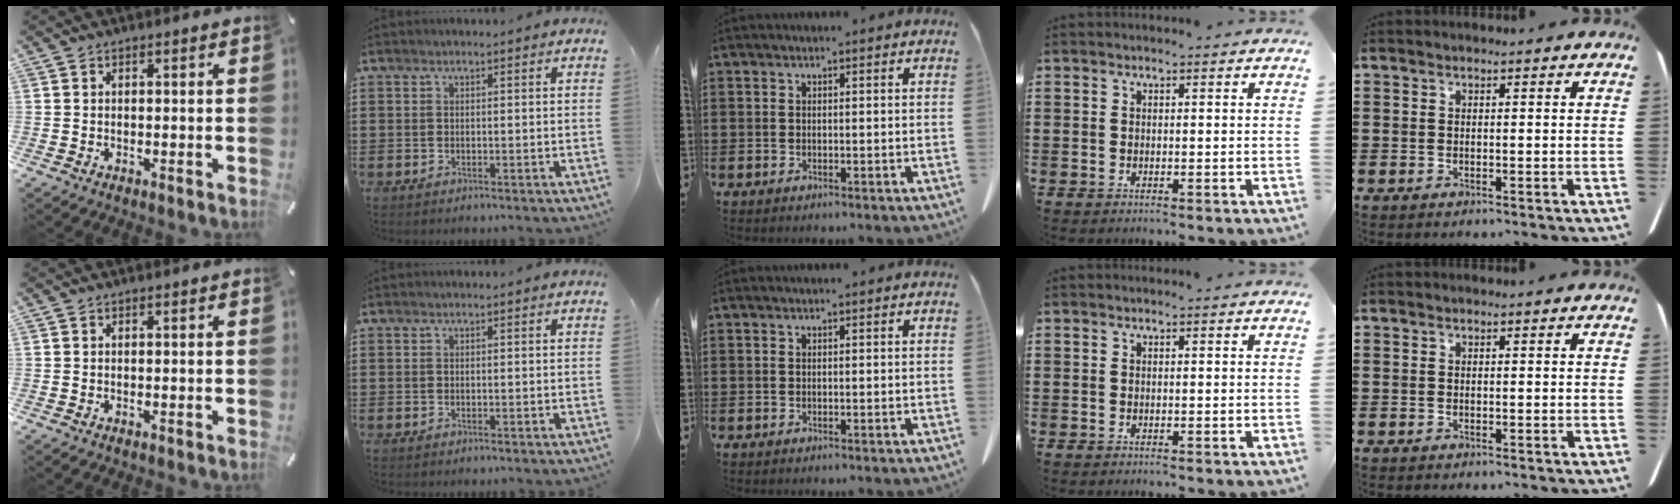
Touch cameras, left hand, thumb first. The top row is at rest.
{}